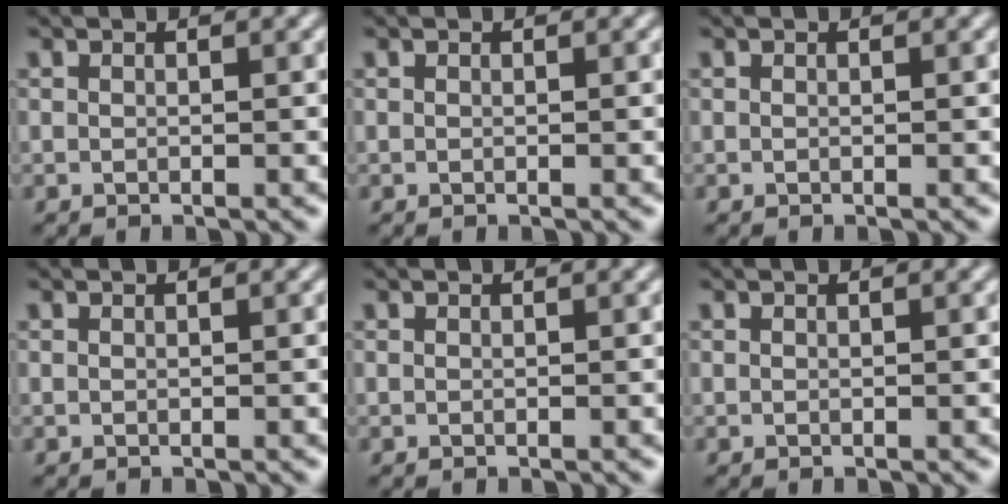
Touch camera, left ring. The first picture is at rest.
{"total": 0.0}
{"total": 0.0}
{"total": 0.0}
{"total": 0.0}
{"total": 0.0}